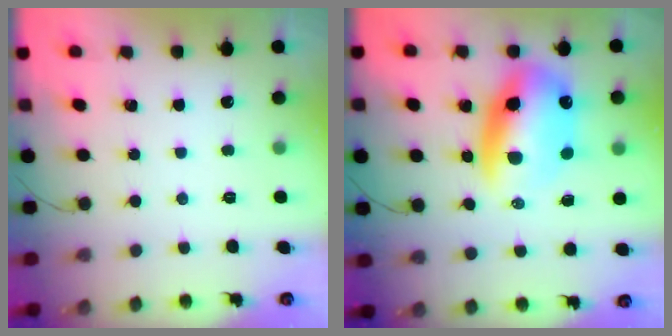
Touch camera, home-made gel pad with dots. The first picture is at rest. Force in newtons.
{"total": 14.5, "press": 14.1, "slide": 3.6}